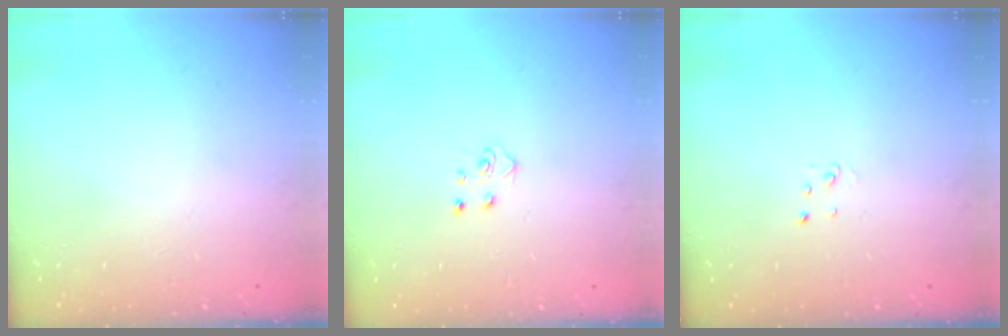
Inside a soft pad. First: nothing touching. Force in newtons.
{"total": 3.9, "press": 3.9, "slide": 0.4}
{"total": 2.0, "press": 2.0, "slide": 0.2}